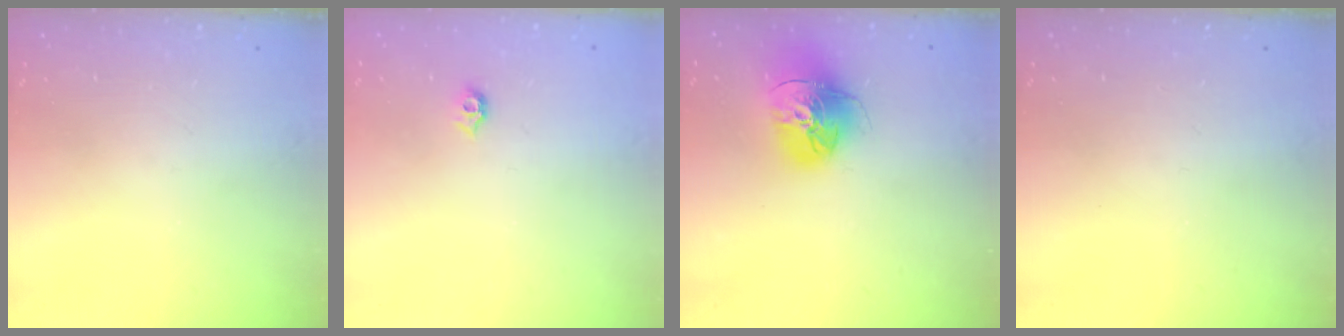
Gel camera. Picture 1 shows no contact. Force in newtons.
{"total": 5.3, "press": 5.2, "slide": 0.8}
{"total": 15.3, "press": 15.3, "slide": 1.5}
{"total": 0.0}